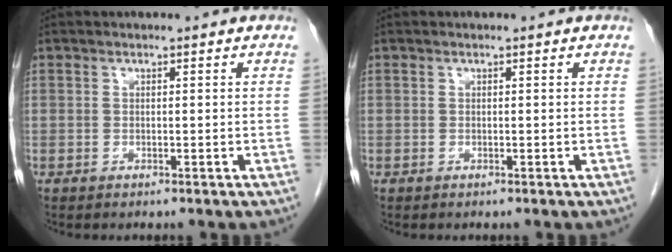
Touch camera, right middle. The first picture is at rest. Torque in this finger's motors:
{"motor_torque": [-0.08, 0.08, 0.00, -0.01]}